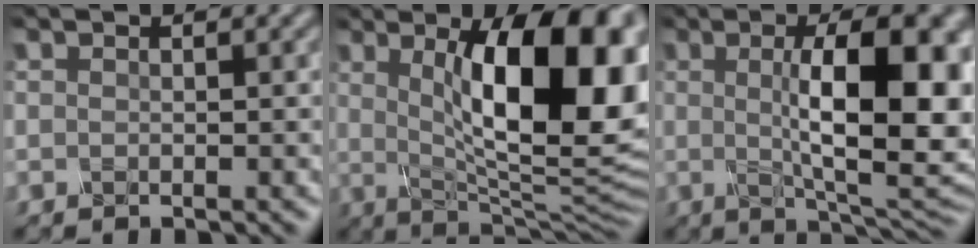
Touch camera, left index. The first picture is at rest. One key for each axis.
{"total": 15.0, "fx": 2.8, "fy": 5.1, "fz": 13.9, "tx": -0.170, "ty": 0.000, "tz": 0.039}
{"total": 12.3, "fx": 1.0, "fy": 3.5, "fz": 11.7, "tx": -0.152, "ty": 0.002, "tz": 0.018}